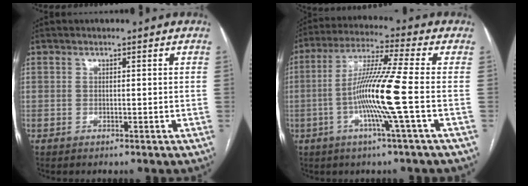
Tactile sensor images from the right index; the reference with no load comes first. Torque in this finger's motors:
{"motor_torque": [1.76, -0.38, 0.88, 0.21]}